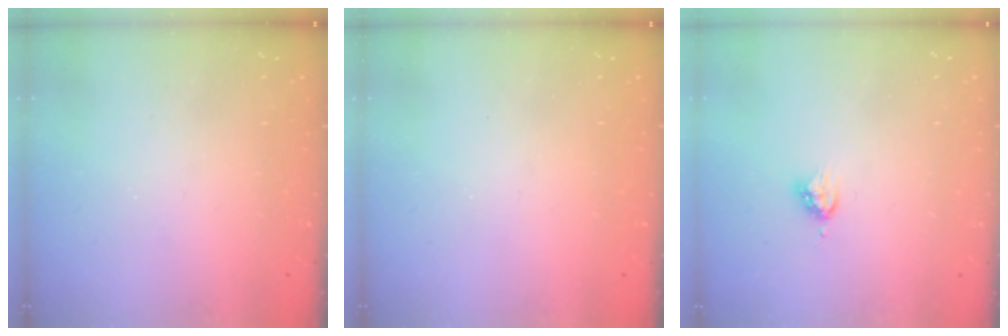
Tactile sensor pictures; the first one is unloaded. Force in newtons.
{"total": 0.0}
{"total": 4.6, "press": 4.6, "slide": 0.4}